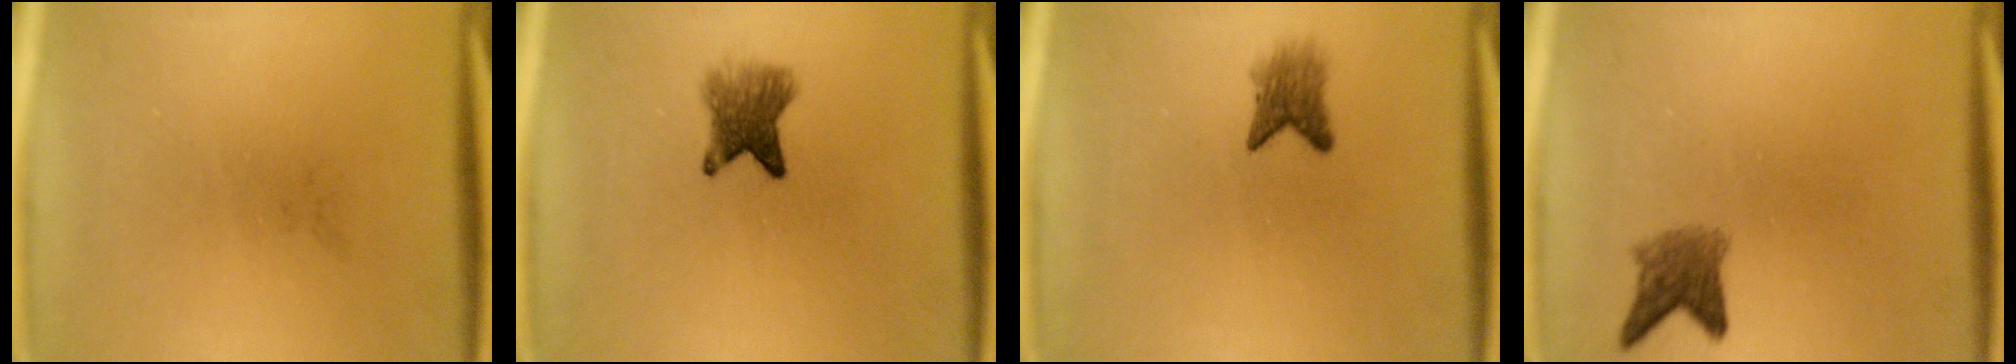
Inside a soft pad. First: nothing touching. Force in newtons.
{"total": 4.8}
{"total": 2.9}
{"total": 3.3}